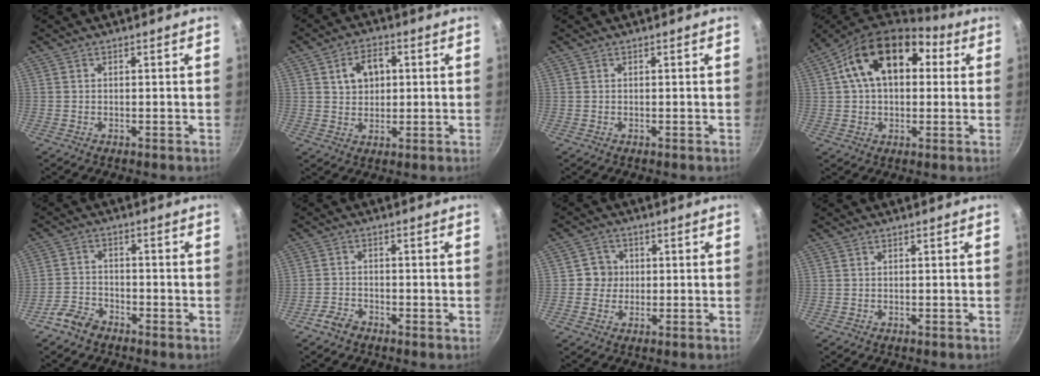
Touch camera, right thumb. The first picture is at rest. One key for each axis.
{"total": 7.0, "fx": 1.7, "fy": 5.0, "fz": 4.5, "tx": -0.052, "ty": 0.006, "tz": 0.028}
{"total": 0.0}
{"total": 16.7, "fx": 4.3, "fy": 11.0, "fz": 11.8, "tx": -0.158, "ty": 0.028, "tz": 0.049}
{"total": 4.8, "fx": -3.5, "fy": 2.8, "fz": 1.7, "tx": -0.033, "ty": 0.036, "tz": -0.071}
{"total": 3.0, "fx": -2.3, "fy": 1.5, "fz": 1.1, "tx": -0.024, "ty": 0.021, "tz": -0.046}
{"total": 4.2, "fx": 0.1, "fy": 4.1, "fz": 0.8, "tx": 0.021, "ty": 0.006, "tz": -0.005}
{"total": 0.0}